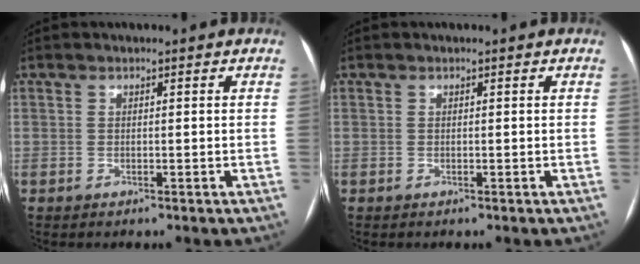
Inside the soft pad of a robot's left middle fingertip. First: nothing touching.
{"total": 0.0}